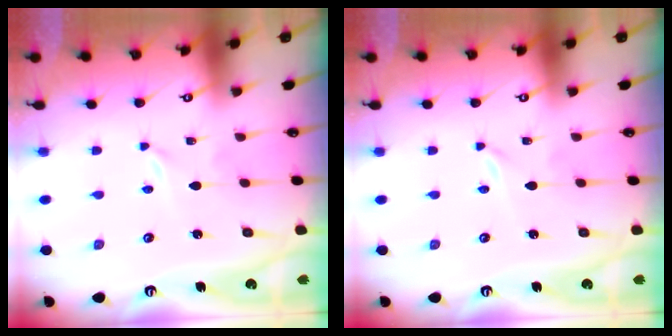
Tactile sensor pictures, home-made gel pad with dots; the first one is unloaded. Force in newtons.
{"total": 0.0}